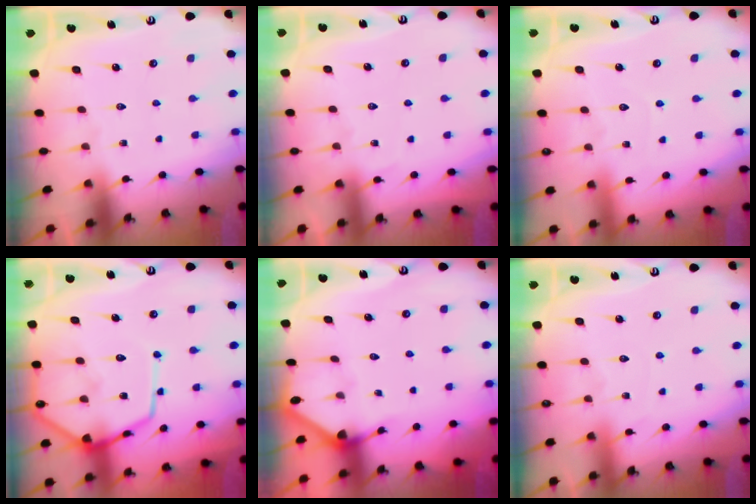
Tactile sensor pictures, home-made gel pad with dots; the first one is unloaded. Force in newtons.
{"total": 4.1, "press": 4.1, "slide": 0.5}
{"total": 4.0, "press": 3.9, "slide": 0.4}
{"total": 14.6, "press": 14.5, "slide": 1.4}
{"total": 2.2, "press": 2.2, "slide": 0.1}
{"total": 3.9, "press": 3.9, "slide": 0.4}